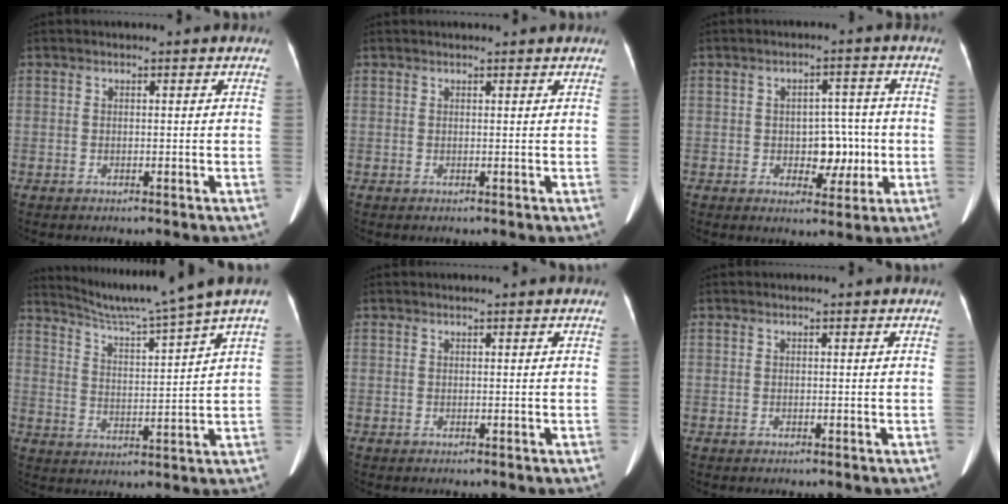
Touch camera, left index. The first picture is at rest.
{"total": 3.3, "force": [3.1, 0.3, 1.0], "torque": [-0.010, 0.025, 0.038]}
{"total": 5.7, "force": [-1.0, 3.6, 4.3], "torque": [-0.056, 0.013, -0.007]}
{"total": 10.9, "force": [9.2, -2.8, 5.1], "torque": [-0.091, -0.019, 0.151]}
{"total": 0.7, "force": [0.7, -0.1, 0.3], "torque": [-0.004, 0.012, 0.013]}
{"total": 0.0}